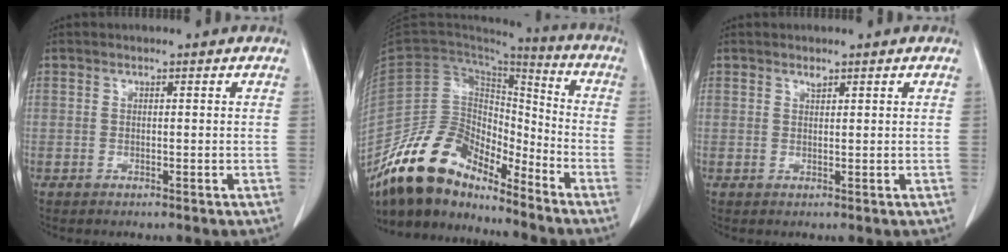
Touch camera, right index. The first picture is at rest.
{"total": 16.8, "force": [-13.8, 5.8, 7.7], "torque": [-0.147, 0.032, -0.259]}
{"total": 1.1, "force": [0.8, 0.6, 0.5], "torque": [-0.013, 0.001, 0.017]}